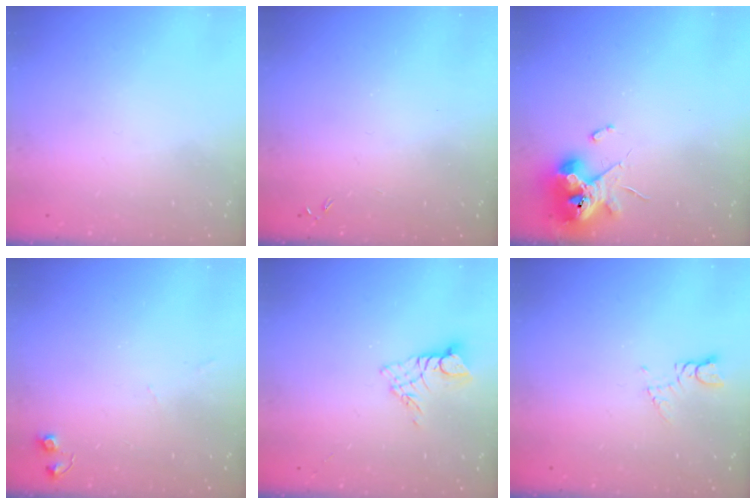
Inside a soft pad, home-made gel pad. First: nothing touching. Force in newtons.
{"total": 0.0}
{"total": 11.6, "press": 11.6, "slide": 0.8}
{"total": 4.9, "press": 4.8, "slide": 0.9}
{"total": 6.5, "press": 6.5, "slide": 0.6}
{"total": 4.3, "press": 4.2, "slide": 0.7}